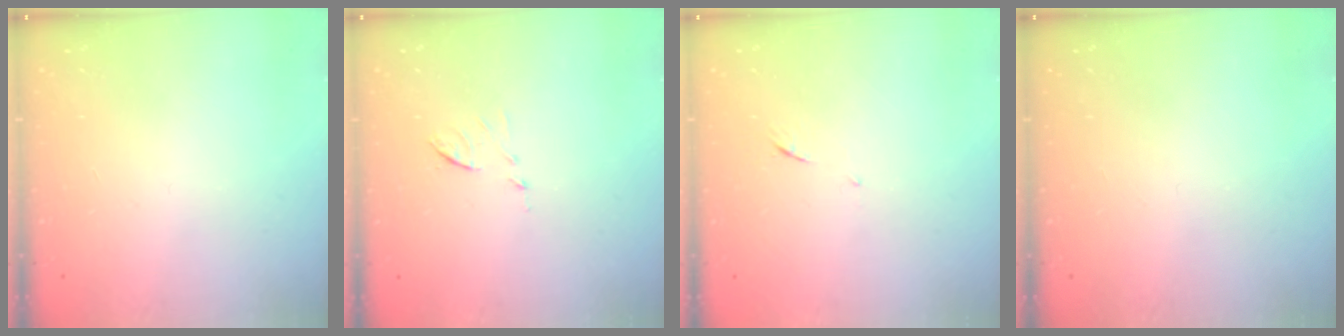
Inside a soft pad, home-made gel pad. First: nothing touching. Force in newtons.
{"total": 6.2, "press": 6.2, "slide": 0.2}
{"total": 5.1, "press": 5.1, "slide": 0.4}
{"total": 0.0}